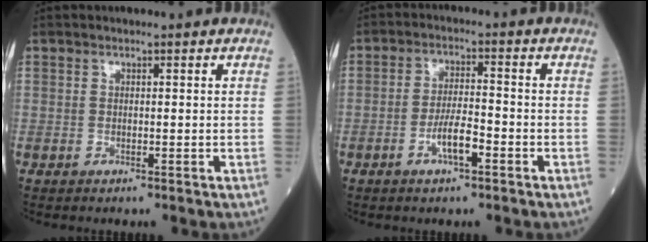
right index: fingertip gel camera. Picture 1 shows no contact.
{"total": 4.7, "force": [-2.2, 0.9, 4.0], "torque": [-0.075, 0.004, -0.043]}